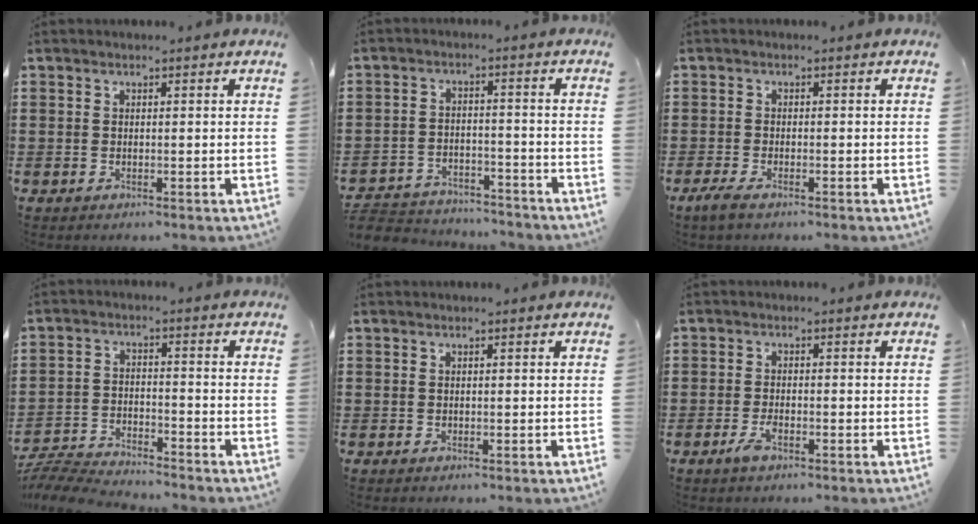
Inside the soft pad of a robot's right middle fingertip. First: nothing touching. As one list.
[{"total": 4.1, "force": [-4.0, 0.9, 0.0], "torque": [-0.012, 0.005, -0.088]}, {"total": 1.7, "force": [-1.1, 0.4, 1.2], "torque": [-0.030, -0.001, -0.024]}, {"total": 5.6, "force": [-5.5, 0.5, 0.9], "torque": [-0.034, 0.003, -0.115]}, {"total": 0.0}, {"total": 2.7, "force": [-1.5, 0.9, 2.1], "torque": [-0.052, -0.004, -0.031]}]